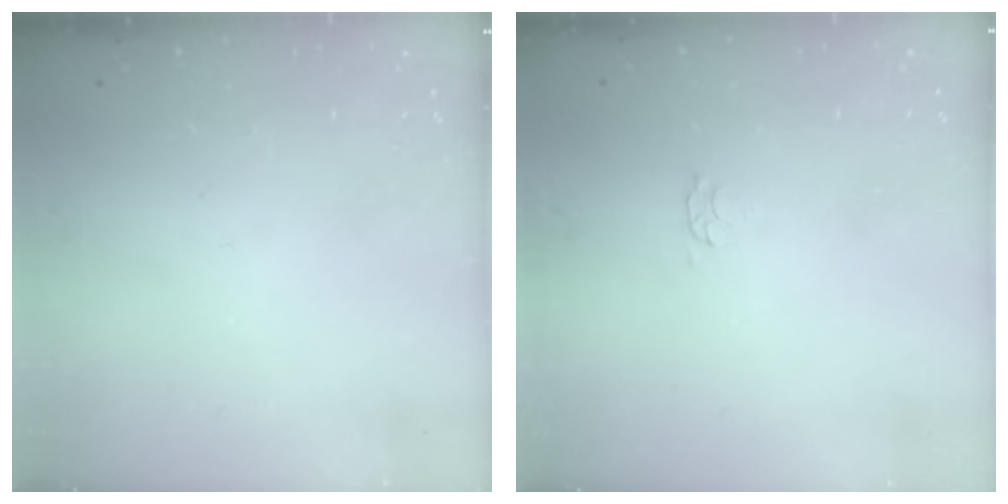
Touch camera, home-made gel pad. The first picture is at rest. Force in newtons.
{"total": 2.8, "press": 2.7, "slide": 0.5}